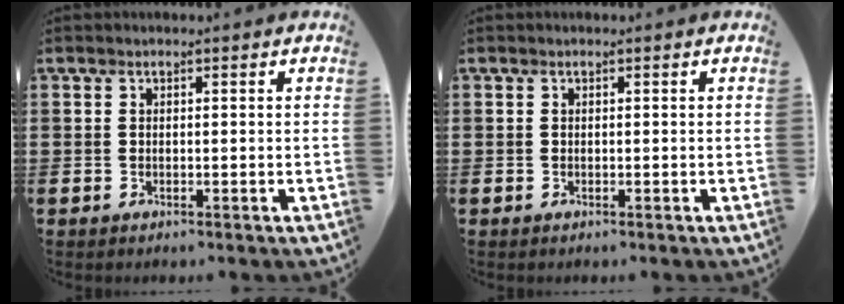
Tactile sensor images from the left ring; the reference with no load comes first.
{"total": 0.0}